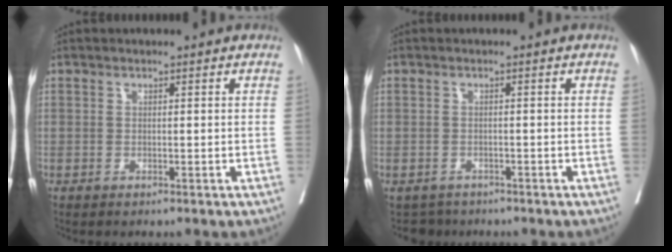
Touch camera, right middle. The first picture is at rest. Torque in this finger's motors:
{"motor_torque": [0.14, -0.18, 0.00, -0.02]}